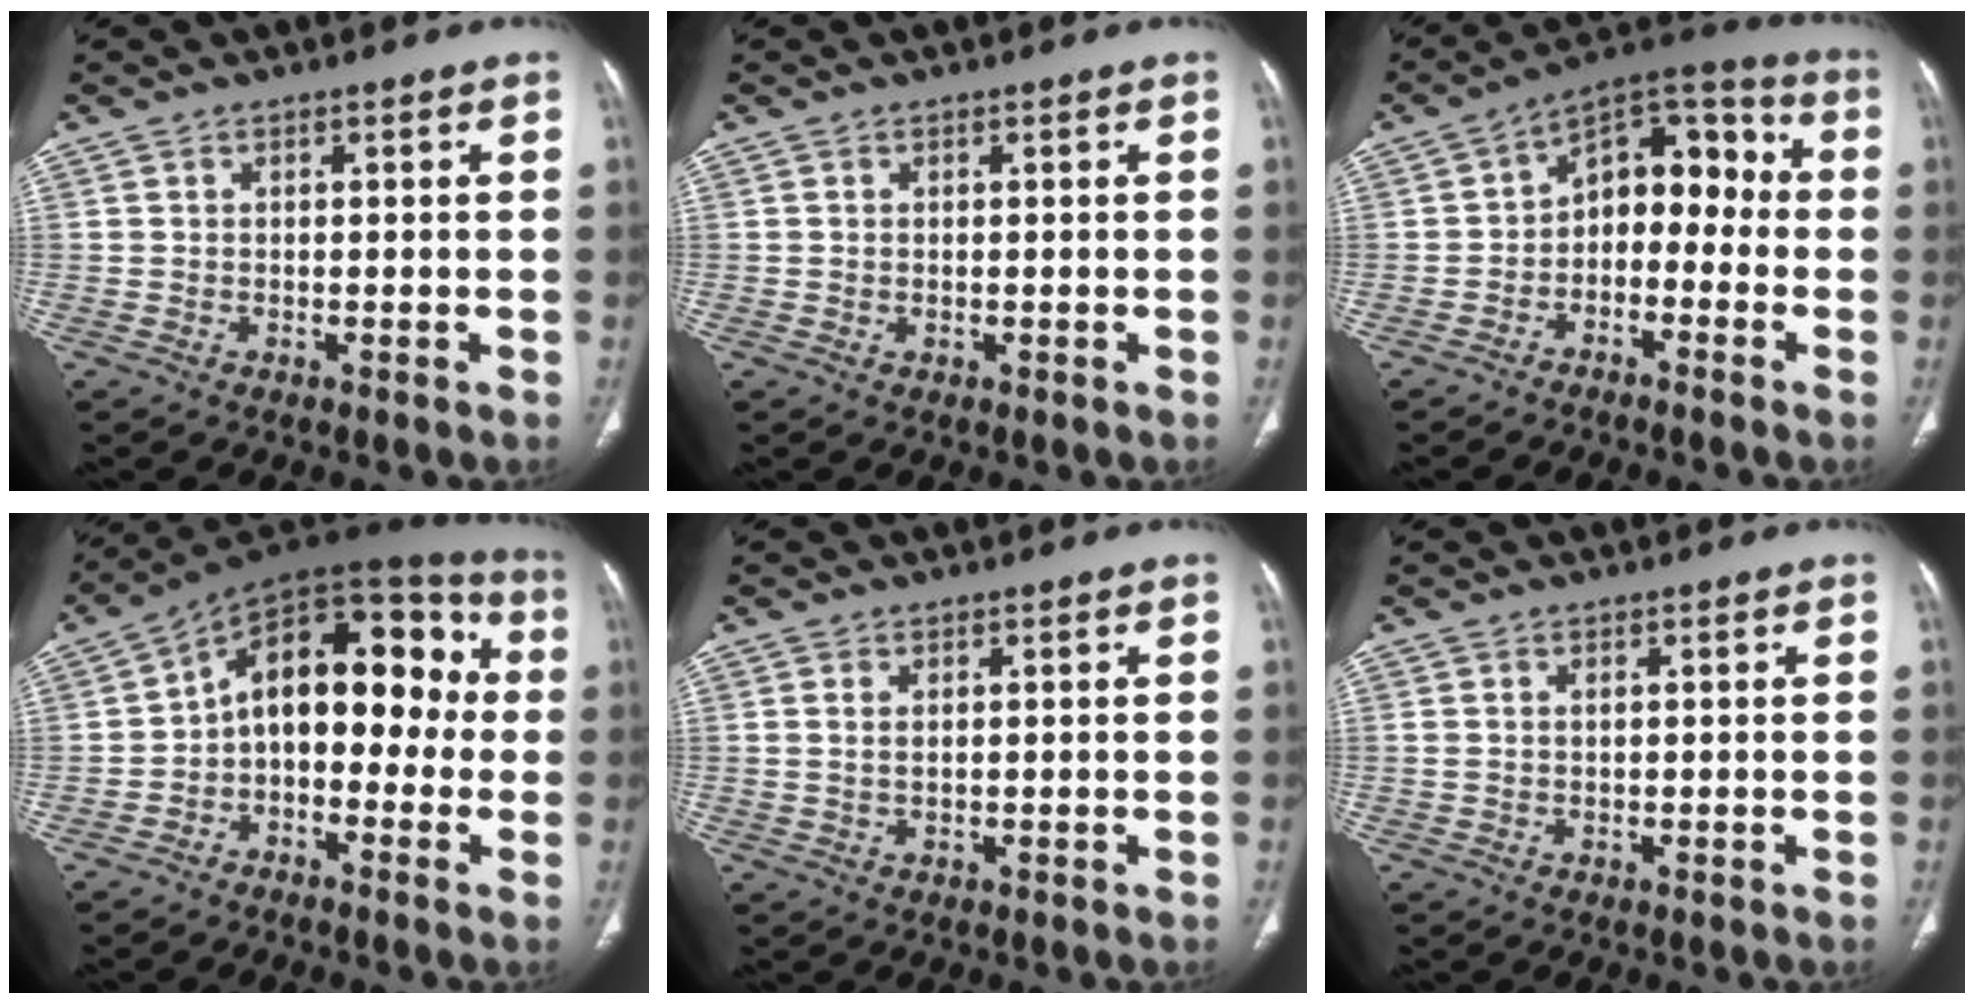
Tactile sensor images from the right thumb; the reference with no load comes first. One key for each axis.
{"total": 0.0}
{"total": 11.8, "fx": -1.8, "fy": 7.9, "fz": 8.5, "tx": -0.079, "ty": 0.058, "tz": -0.046}
{"total": 16.8, "fx": -0.6, "fy": 10.1, "fz": 13.5, "tx": -0.146, "ty": 0.061, "tz": -0.027}
{"total": 1.5, "fx": 0.5, "fy": 0.7, "fz": 1.3, "tx": -0.032, "ty": 0.001, "tz": 0.016}
{"total": 0.7, "fx": 0.3, "fy": 0.3, "fz": 0.6, "tx": -0.020, "ty": 0.010, "tz": 0.011}